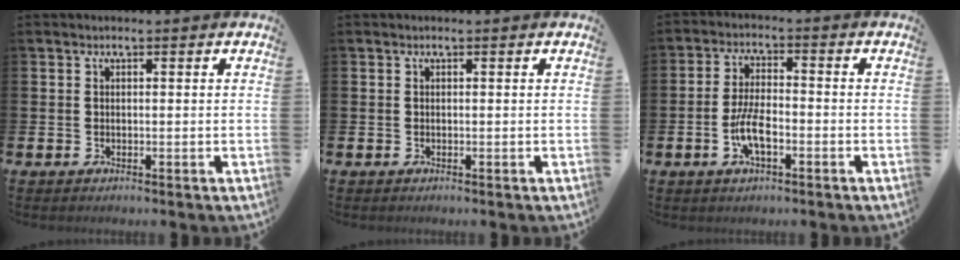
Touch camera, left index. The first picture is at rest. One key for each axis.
{"total": 0.0}
{"total": 5.4, "fx": -1.7, "fy": 2.0, "fz": 4.7, "tx": -0.104, "ty": 0.003, "tz": -0.036}